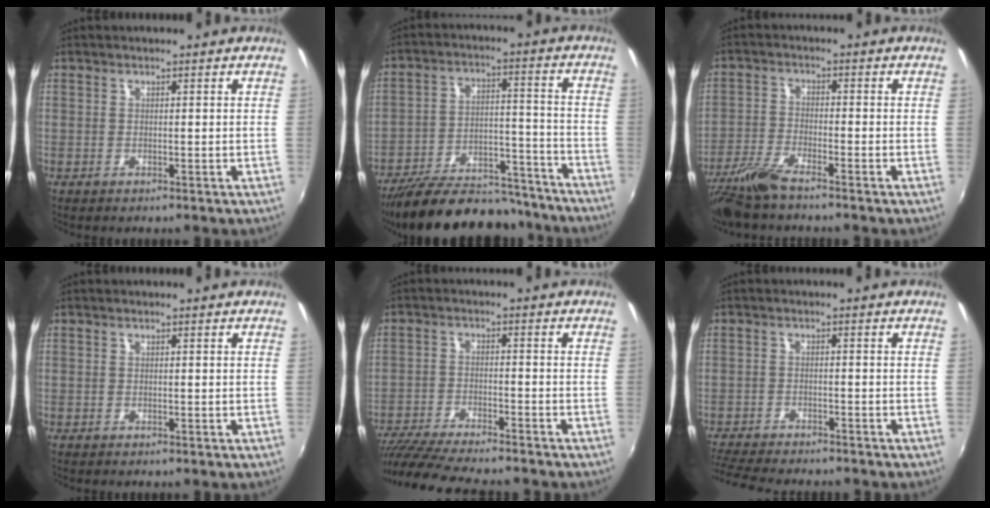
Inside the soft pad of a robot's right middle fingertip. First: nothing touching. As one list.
[{"total": 24.8, "force": [-21.1, 8.4, 10.0], "torque": [-0.188, 0.014, -0.289]}, {"total": 7.4, "force": [-6.0, 1.2, 4.2], "torque": [-0.099, -0.013, -0.122]}, {"total": 0.0}, {"total": 15.7, "force": [-13.8, 2.0, 7.1], "torque": [-0.151, -0.030, -0.229]}, {"total": 10.8, "force": [-9.8, 1.9, 4.1], "torque": [-0.109, -0.023, -0.163]}]